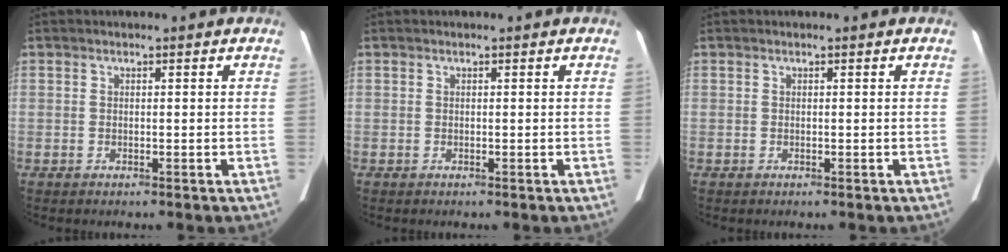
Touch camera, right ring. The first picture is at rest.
{"total": 0.0}
{"total": 0.0}